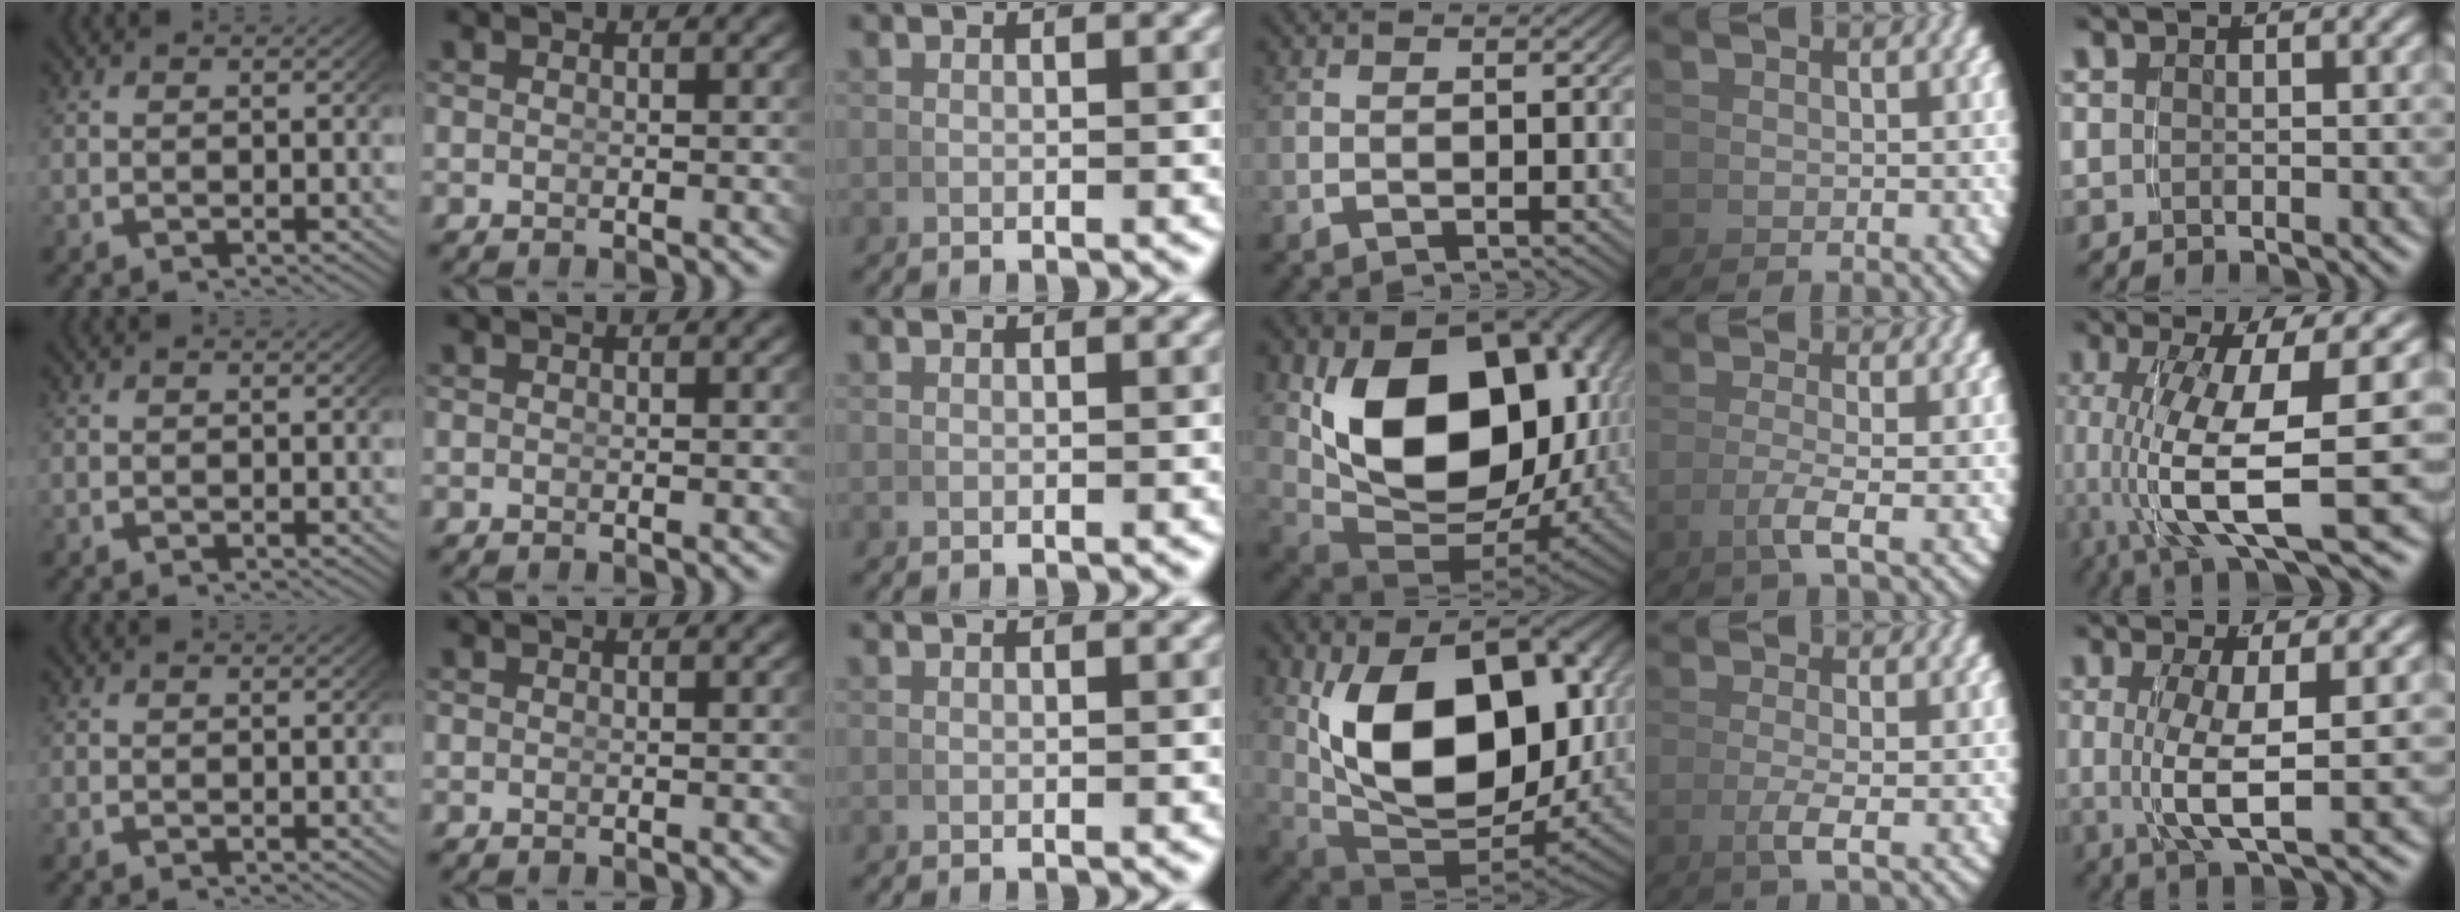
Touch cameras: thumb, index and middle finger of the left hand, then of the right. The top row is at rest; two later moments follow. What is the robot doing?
{"motion": "lift_and_place", "object": "bowl"}